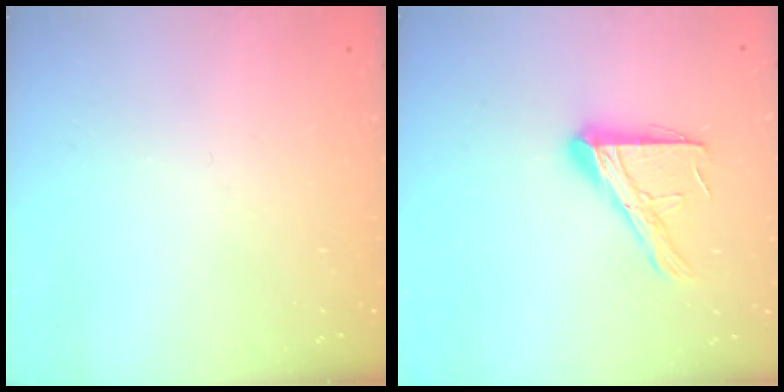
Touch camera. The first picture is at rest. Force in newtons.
{"total": 13.9, "press": 13.9, "slide": 1.2}